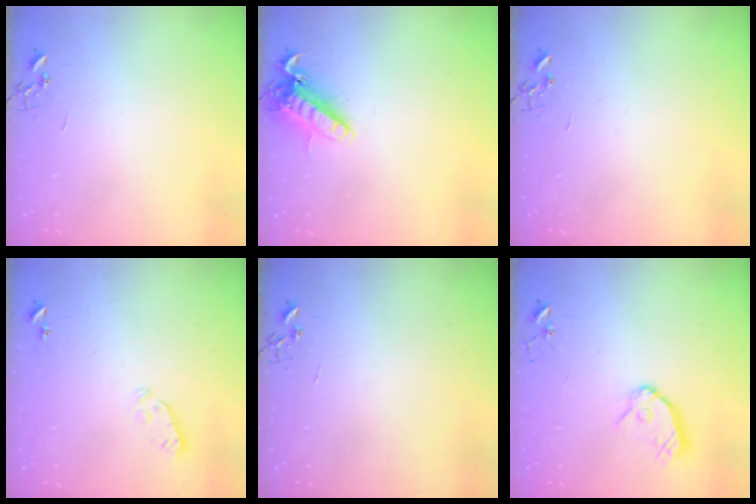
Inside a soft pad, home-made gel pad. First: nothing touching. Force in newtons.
{"total": 13.3, "press": 13.2, "slide": 1.8}
{"total": 0.0}
{"total": 3.0, "press": 2.9, "slide": 0.9}
{"total": 0.0}
{"total": 11.0, "press": 10.9, "slide": 1.1}